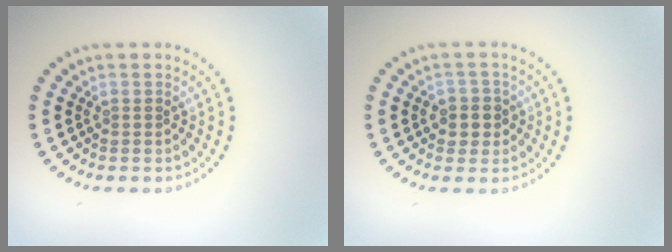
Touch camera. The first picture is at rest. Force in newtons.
{"total": 2.3, "press": 2.1, "slide": 0.8}